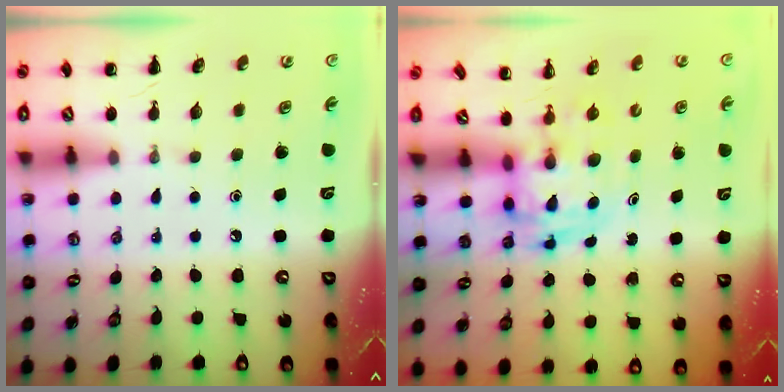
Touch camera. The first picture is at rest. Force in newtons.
{"total": 3.5, "press": 3.4, "slide": 0.6}